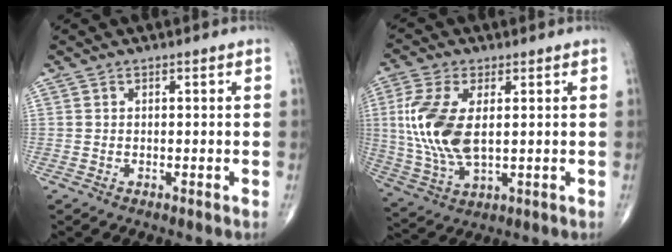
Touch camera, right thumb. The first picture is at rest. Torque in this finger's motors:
{"motor_torque": [1.48, 1.52, 1.66, 0.34, 0.54]}